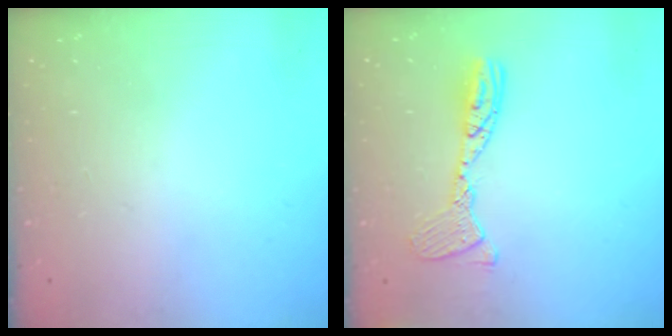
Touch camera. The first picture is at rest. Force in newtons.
{"total": 12.0, "press": 11.9, "slide": 1.1}